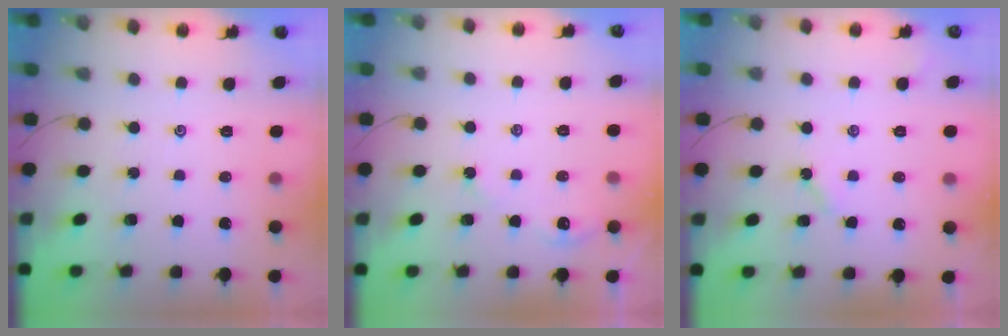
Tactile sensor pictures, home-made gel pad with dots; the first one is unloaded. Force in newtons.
{"total": 3.6, "press": 3.6, "slide": 0.3}
{"total": 2.6, "press": 2.5, "slide": 0.3}